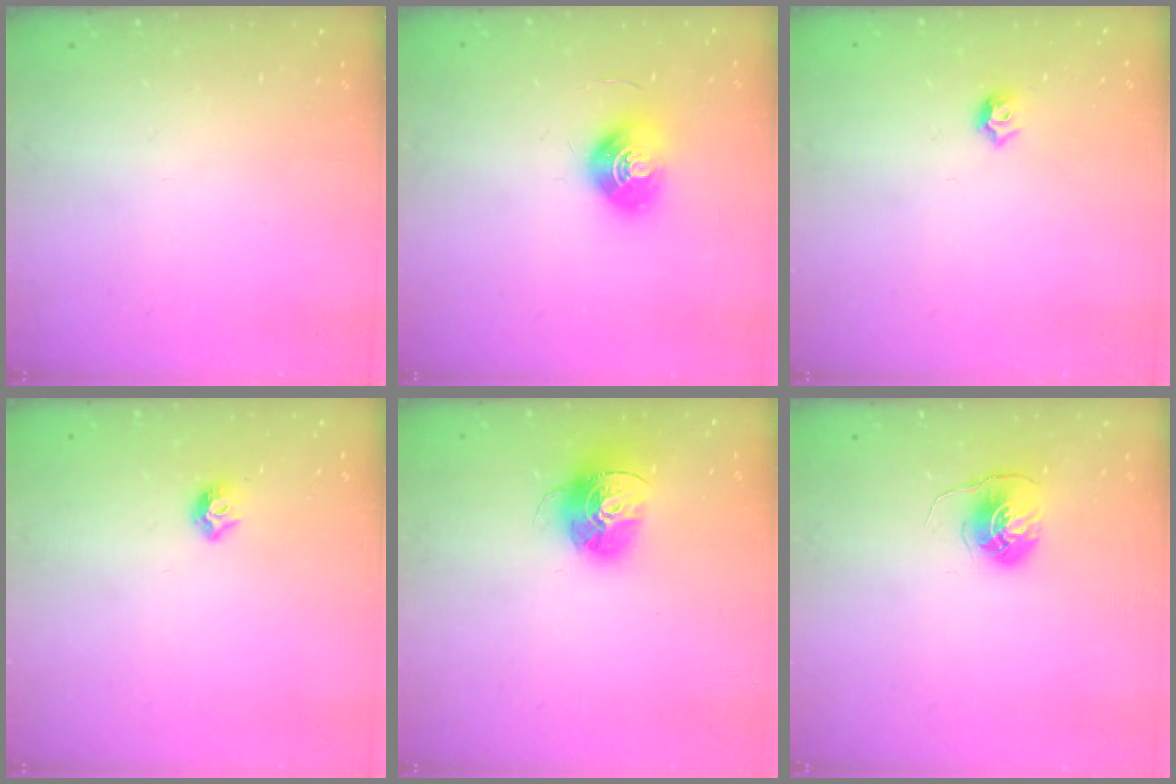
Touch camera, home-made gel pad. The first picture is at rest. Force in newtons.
{"total": 10.0, "press": 10.0, "slide": 0.4}
{"total": 4.0, "press": 3.9, "slide": 0.8}
{"total": 5.8, "press": 5.7, "slide": 0.9}
{"total": 15.3, "press": 15.2, "slide": 1.4}
{"total": 6.1, "press": 6.1, "slide": 0.4}